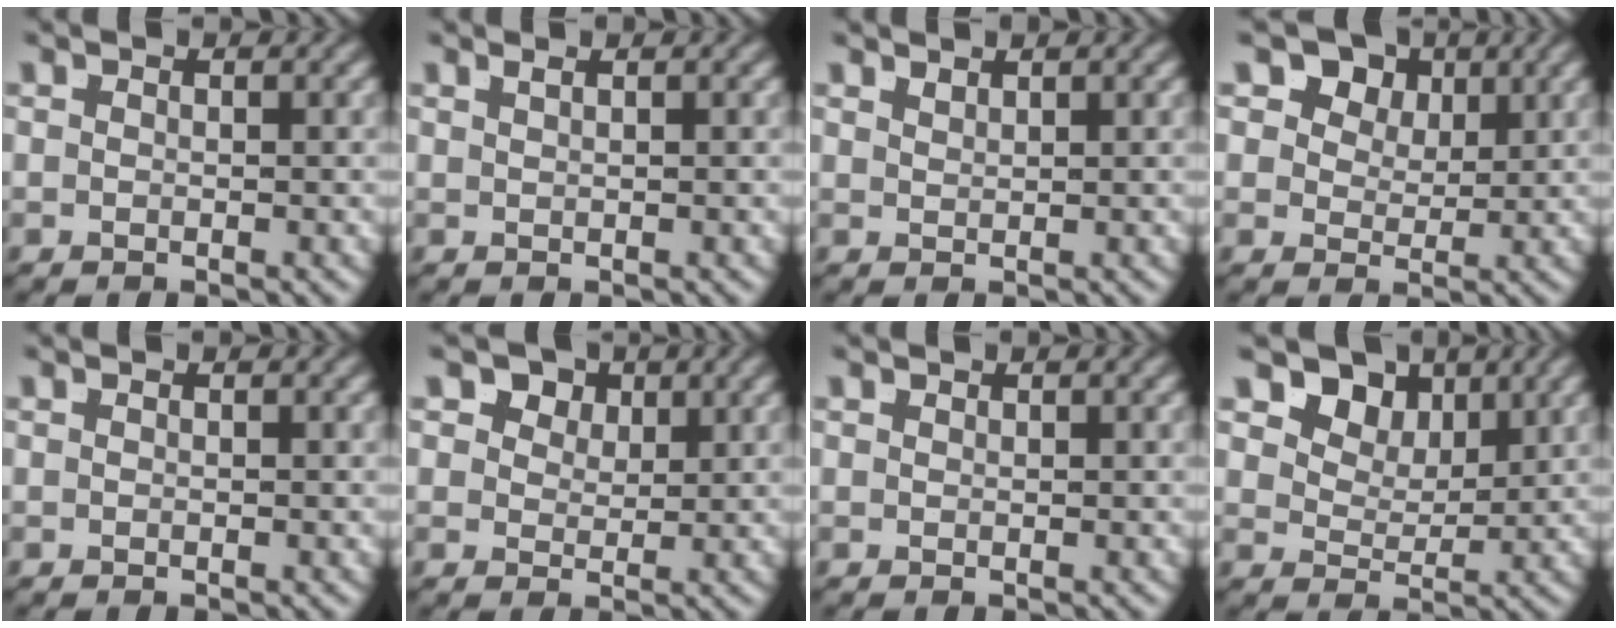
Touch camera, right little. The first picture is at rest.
{"total": 1.2, "force": [0.4, -1.1, 0.1], "torque": [0.008, 0.002, 0.013]}
{"total": 1.5, "force": [1.0, -1.1, -0.2], "torque": [0.016, 0.000, 0.027]}
{"total": 8.2, "force": [3.3, 6.2, 4.1], "torque": [-0.076, -0.003, 0.051]}
{"total": 0.0}
{"total": 5.9, "force": [2.6, 4.5, 2.8], "torque": [-0.054, -0.005, 0.043]}
{"total": 0.7, "force": [0.4, -0.6, -0.2], "torque": [0.013, 0.000, 0.010]}
{"total": 8.7, "force": [4.3, 6.3, 4.2], "torque": [-0.081, 0.004, 0.059]}